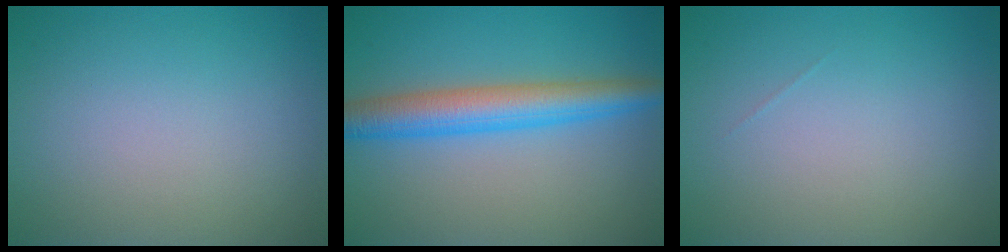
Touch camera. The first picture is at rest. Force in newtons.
{"total": 5.3, "press": 5.3, "slide": 0.2}
{"total": 0.0}